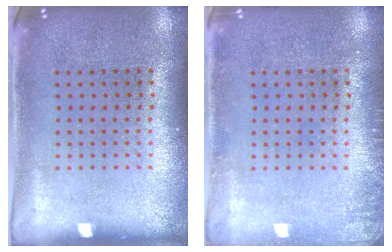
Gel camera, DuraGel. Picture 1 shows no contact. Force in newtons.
{"total": 1.1, "press": 1.1, "slide": 0.2}